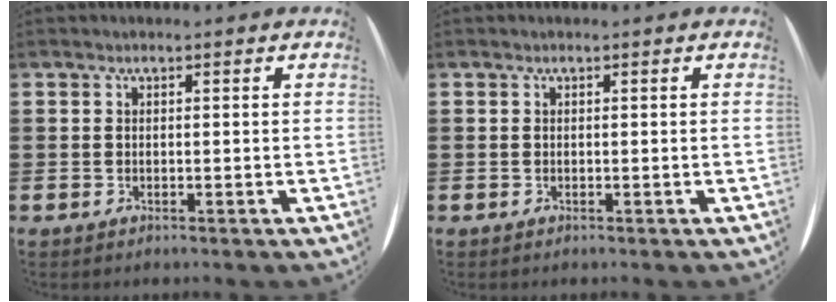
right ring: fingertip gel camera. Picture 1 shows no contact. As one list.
[{"total": 0.0}]